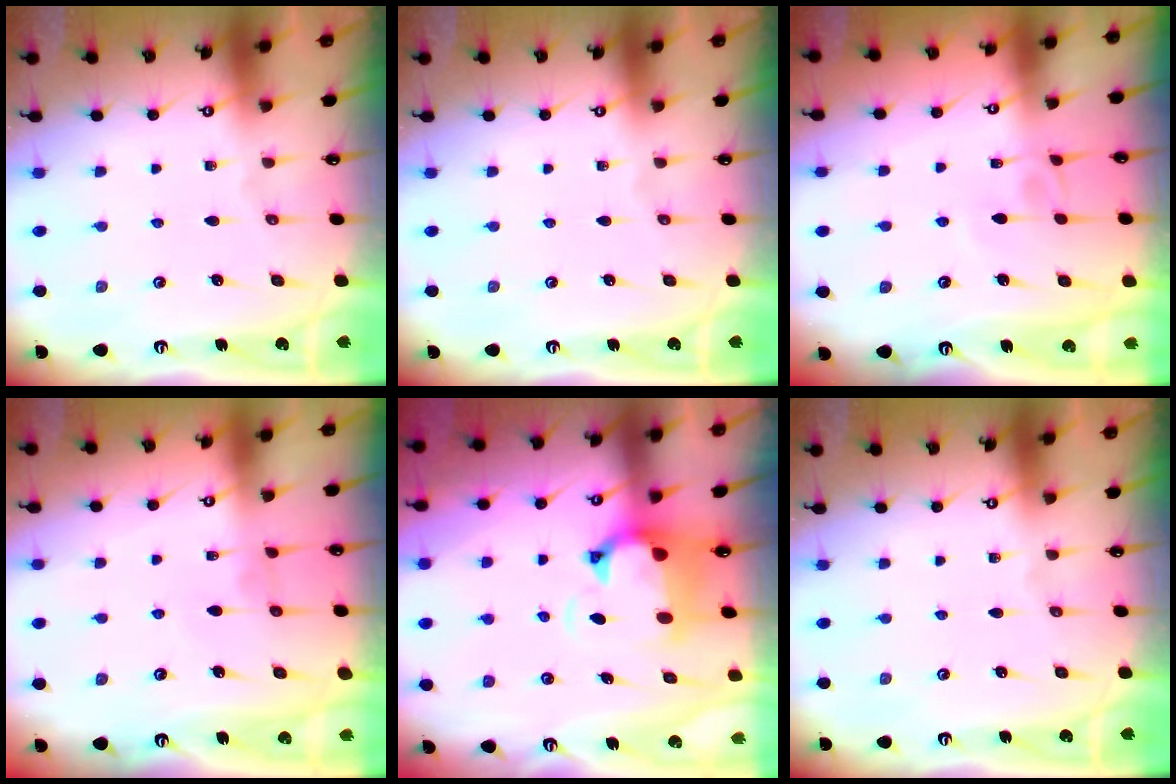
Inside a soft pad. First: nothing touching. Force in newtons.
{"total": 0.0}
{"total": 4.3, "press": 4.3, "slide": 0.2}
{"total": 0.0}
{"total": 1.6, "press": 0.9, "slide": 1.4}
{"total": 0.0}